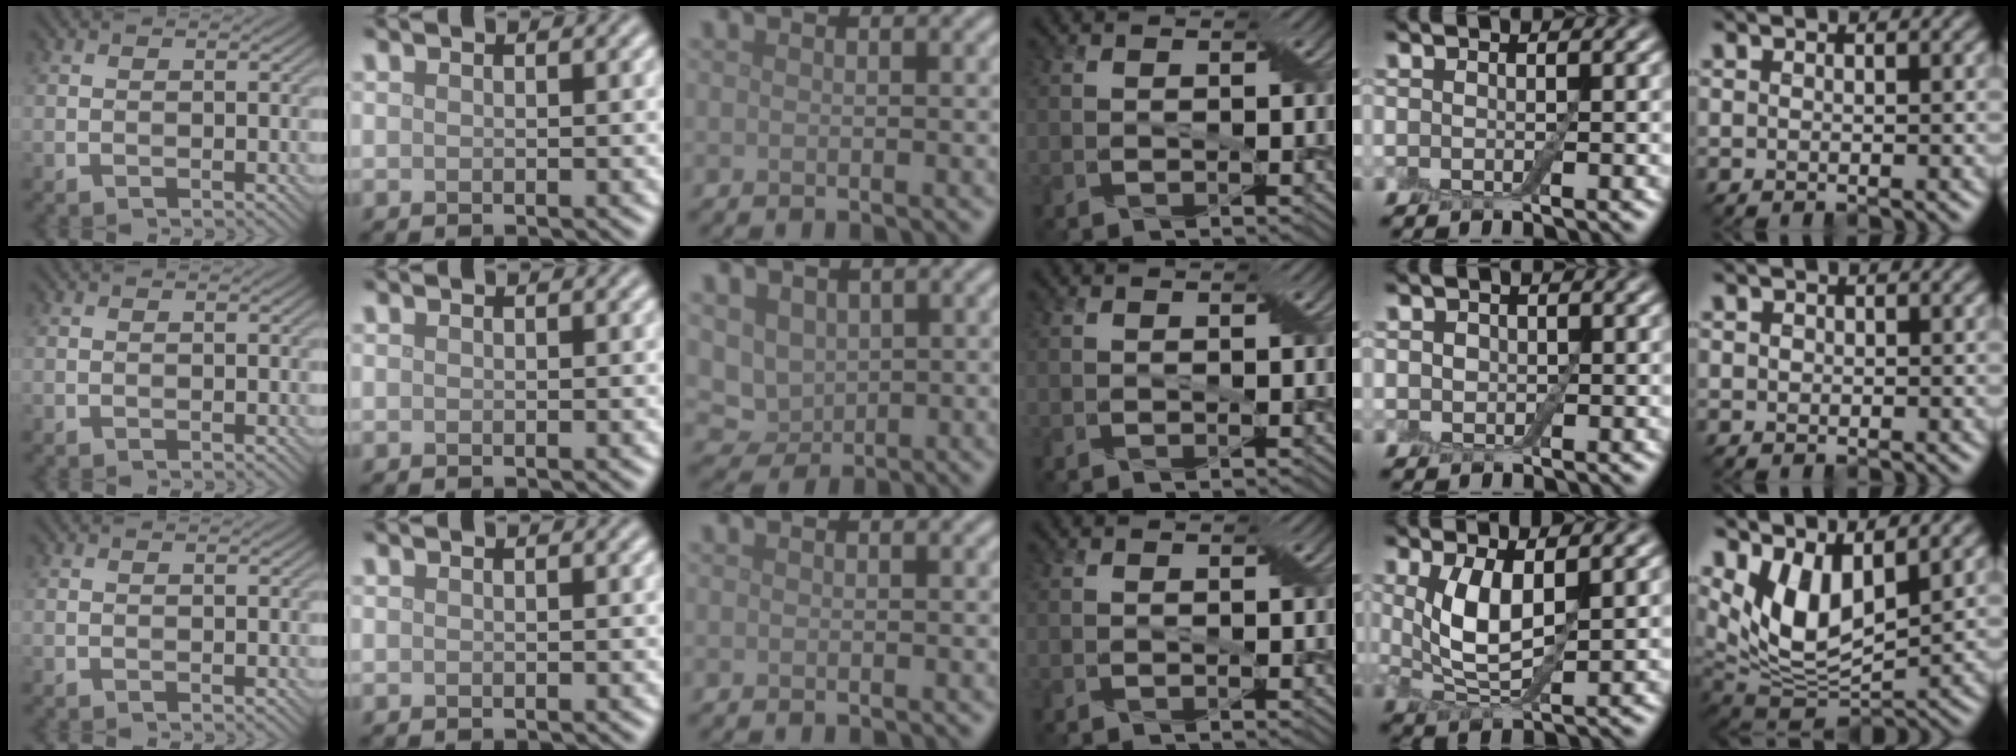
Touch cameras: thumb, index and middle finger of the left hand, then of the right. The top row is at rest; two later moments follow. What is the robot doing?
{"motion": "extract", "object": "drawer"}